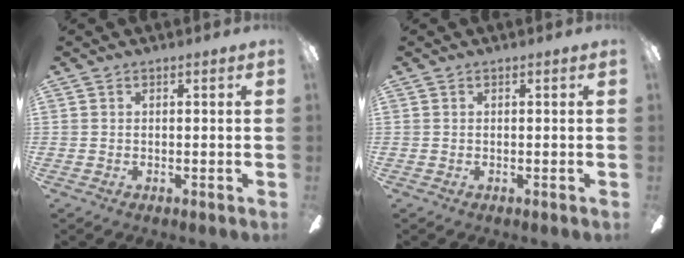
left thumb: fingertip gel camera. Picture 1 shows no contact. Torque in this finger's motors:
{"motor_torque": [-0.03, 0.01, 0.04, -0.03, 0.00]}